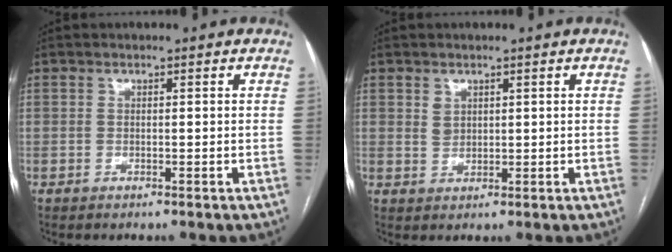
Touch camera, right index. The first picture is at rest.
{"total": 2.0, "force": [1.0, 1.5, 0.9], "torque": [-0.019, -0.001, 0.023]}